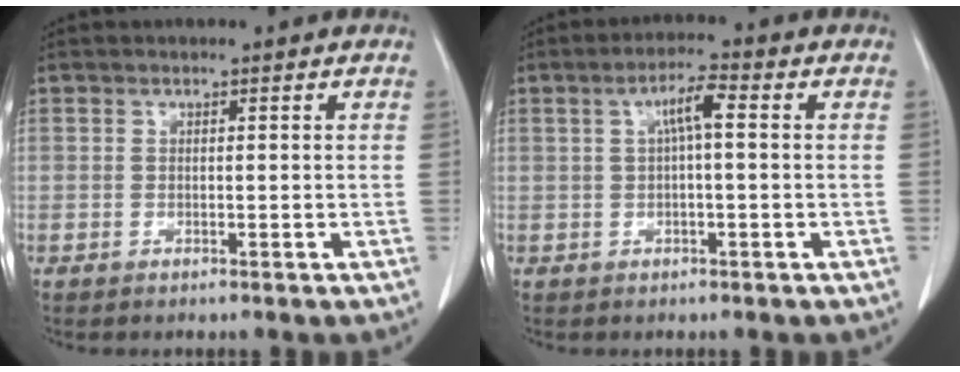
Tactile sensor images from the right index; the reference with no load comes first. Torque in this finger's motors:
{"motor_torque": [0.59, -0.07, 0.15, 0.08]}